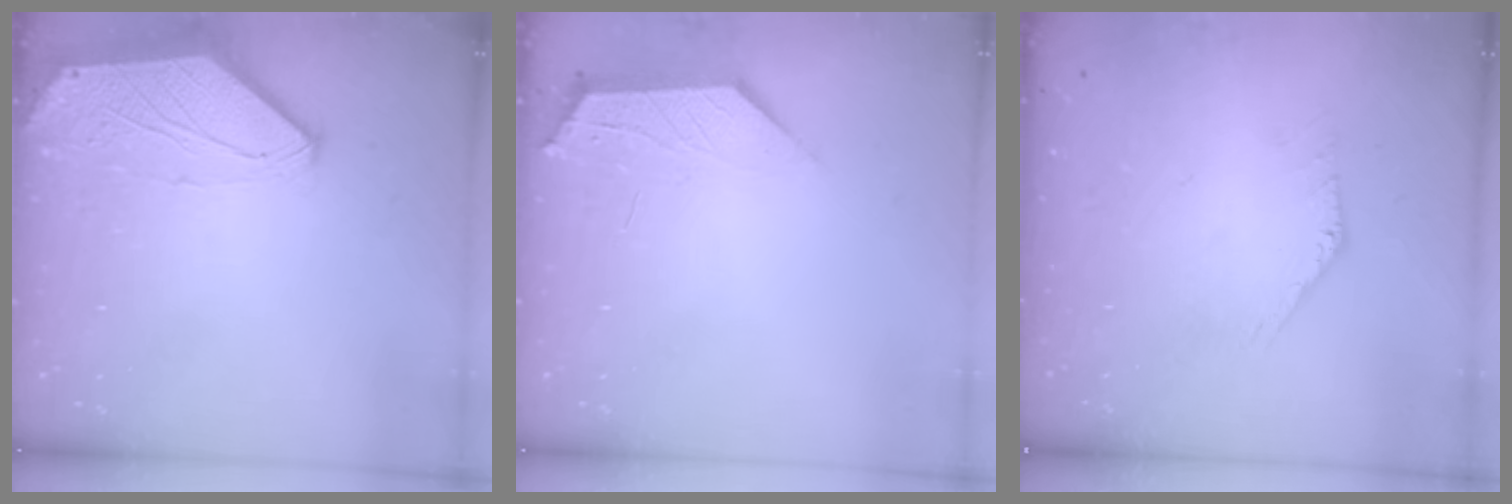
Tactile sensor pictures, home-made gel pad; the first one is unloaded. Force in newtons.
{"total": 2.0, "press": 2.0, "slide": 0.4}
{"total": 1.0, "press": 1.0, "slide": 0.1}